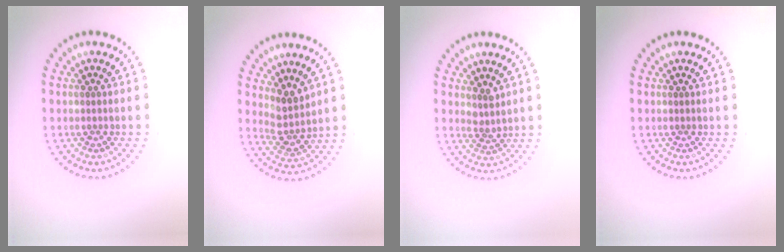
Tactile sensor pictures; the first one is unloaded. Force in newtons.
{"total": 2.6, "press": 2.0, "slide": 1.7}
{"total": 1.6, "press": 1.2, "slide": 1.0}
{"total": 0.0}